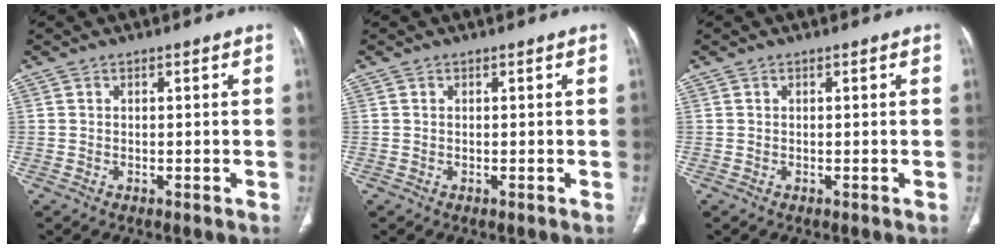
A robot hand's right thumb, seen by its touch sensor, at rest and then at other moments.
{"total": 0.0}
{"total": 0.0}